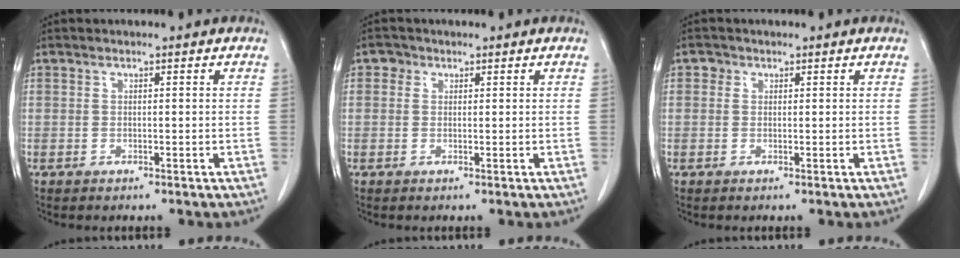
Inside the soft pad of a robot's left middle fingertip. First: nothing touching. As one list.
[{"total": 1.4, "force": [0.6, 1.3, 0.3], "torque": [0.003, 0.003, 0.004]}, {"total": 1.1, "force": [0.4, 1.0, 0.2], "torque": [0.006, 0.003, 0.002]}]